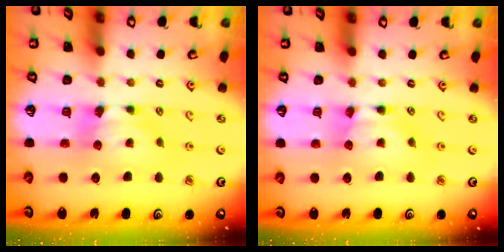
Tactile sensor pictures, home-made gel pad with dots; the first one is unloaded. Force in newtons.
{"total": 1.8, "press": 1.8, "slide": 0.1}